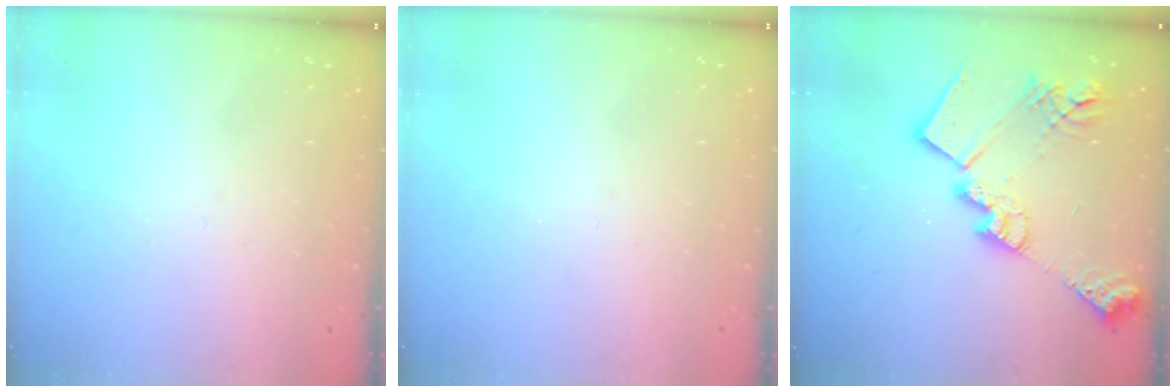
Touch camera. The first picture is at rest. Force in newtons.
{"total": 0.0}
{"total": 22.2, "press": 22.1, "slide": 1.7}